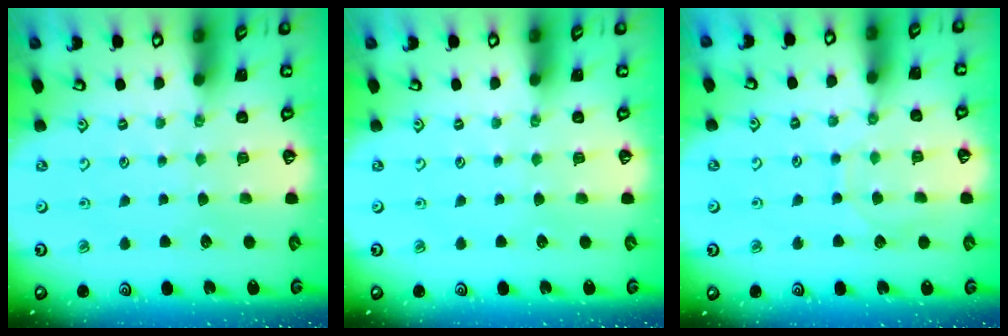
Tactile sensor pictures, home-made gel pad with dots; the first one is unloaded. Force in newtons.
{"total": 0.0}
{"total": 5.6, "press": 5.6, "slide": 0.5}